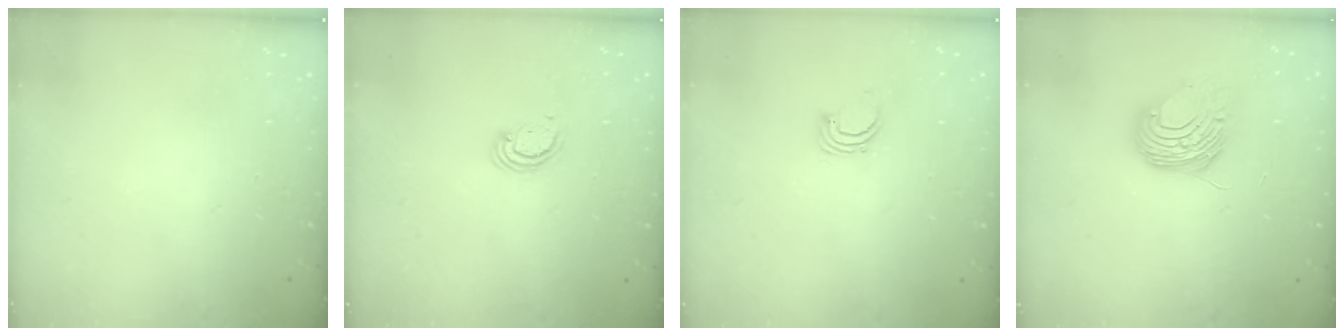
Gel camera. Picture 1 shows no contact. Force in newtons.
{"total": 2.6, "press": 2.5, "slide": 0.3}
{"total": 2.3, "press": 2.3, "slide": 0.1}
{"total": 8.9, "press": 8.9, "slide": 0.5}